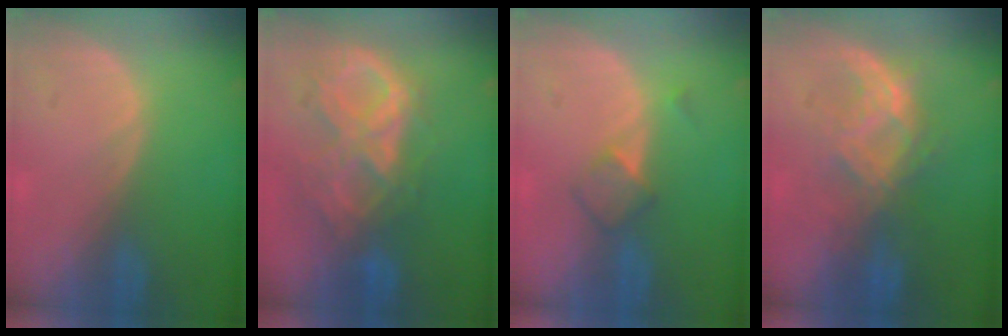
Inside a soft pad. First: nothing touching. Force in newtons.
{"total": 10.2, "press": 8.7, "slide": 5.3}
{"total": 3.6, "press": 3.3, "slide": 1.2}
{"total": 7.2, "press": 7.2, "slide": 0.8}